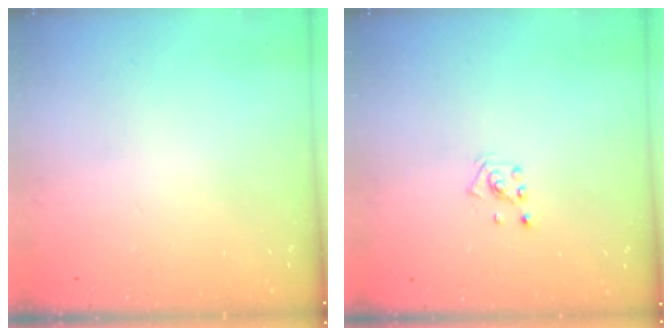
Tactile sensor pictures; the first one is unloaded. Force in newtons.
{"total": 2.2, "press": 2.2, "slide": 0.6}